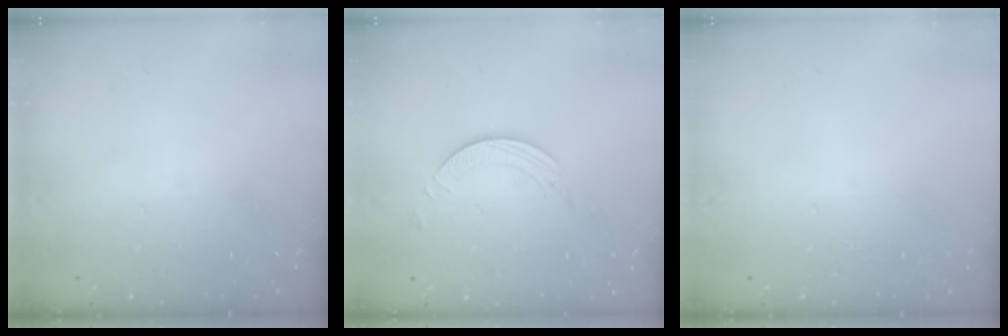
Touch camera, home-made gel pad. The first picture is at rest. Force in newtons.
{"total": 2.5, "press": 2.5, "slide": 0.2}
{"total": 0.0}